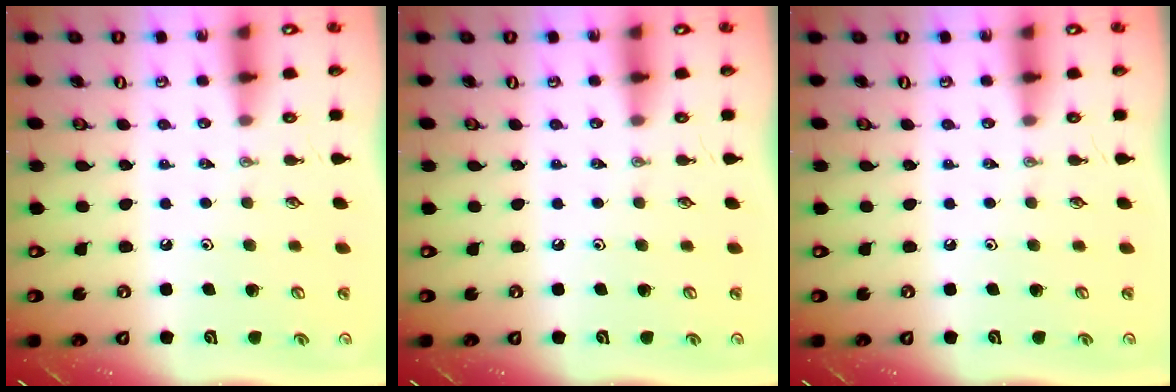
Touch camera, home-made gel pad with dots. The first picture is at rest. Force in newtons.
{"total": 0.0}
{"total": 0.0}